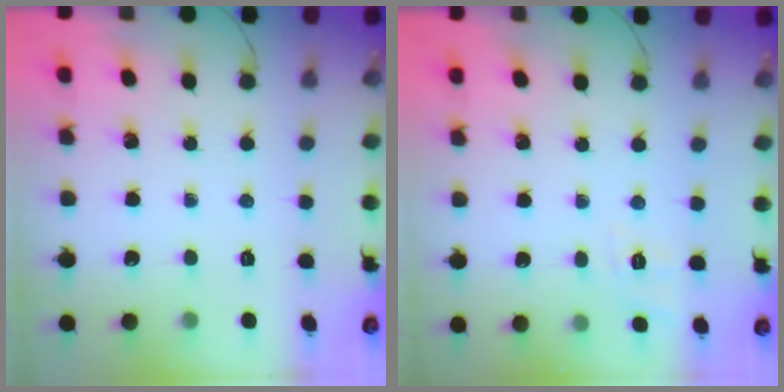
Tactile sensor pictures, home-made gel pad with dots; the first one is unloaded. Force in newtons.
{"total": 2.6, "press": 1.5, "slide": 2.1}